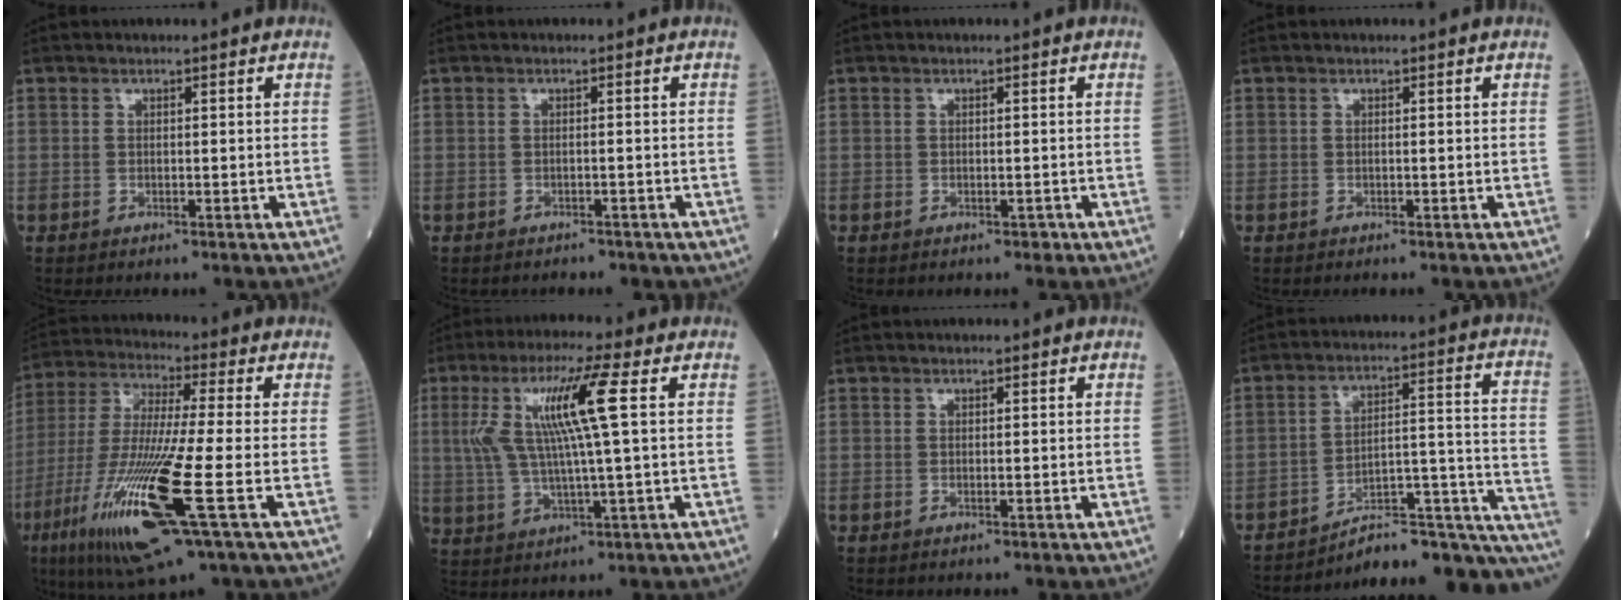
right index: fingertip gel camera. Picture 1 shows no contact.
{"total": 2.8, "force": [-2.4, 1.2, 0.9], "torque": [-0.016, -0.002, -0.024]}
{"total": 0.7, "force": [-0.4, 0.5, 0.3], "torque": [0.001, 0.002, -0.006]}
{"total": 0.0}
{"total": 18.9, "force": [-7.0, 0.8, 17.6], "torque": [-0.386, -0.045, -0.134]}
{"total": 11.0, "force": [2.6, -0.2, 10.7], "torque": [-0.220, 0.011, 0.048]}
{"total": 0.0}
{"total": 18.3, "force": [-16.3, 2.7, 7.7], "torque": [-0.043, 0.068, -0.225]}